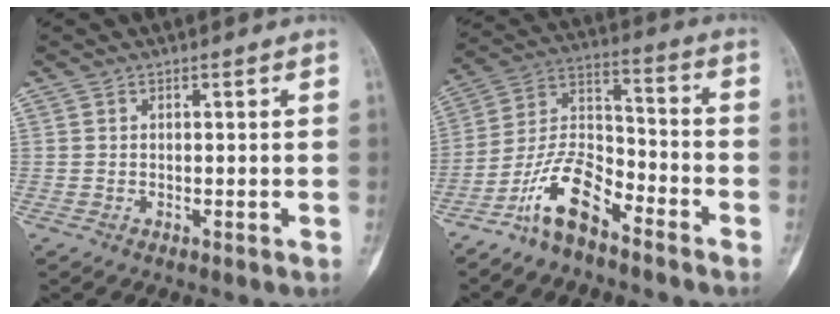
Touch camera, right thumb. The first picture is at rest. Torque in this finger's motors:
{"motor_torque": [0.14, 0.16, 0.83, -0.75, 0.09]}